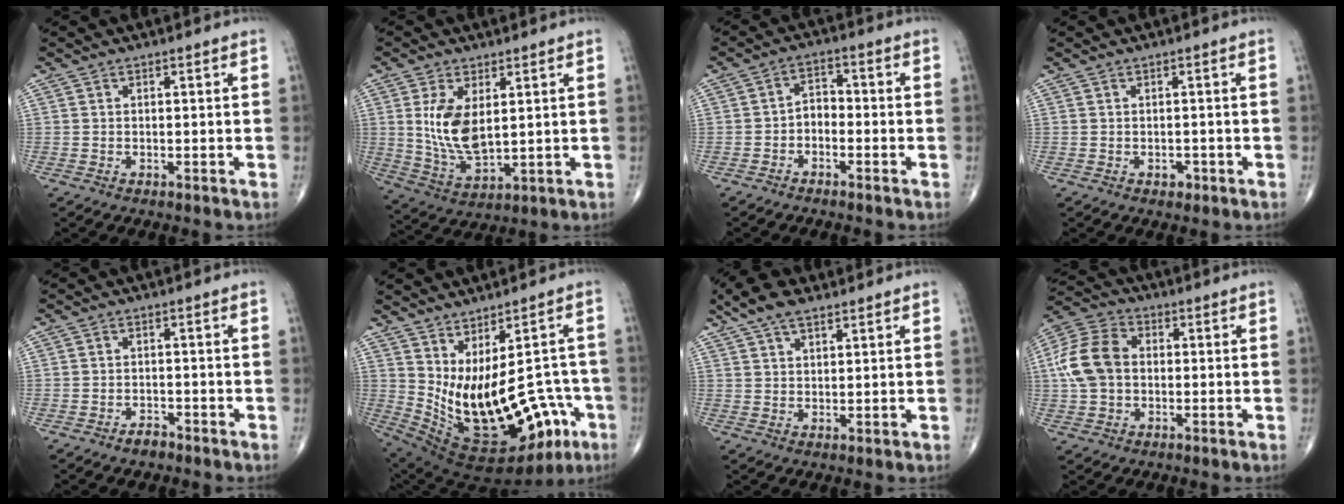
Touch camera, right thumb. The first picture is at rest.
{"total": 10.1, "force": [2.2, 5.2, 8.4], "torque": [-0.158, -0.021, 0.055]}
{"total": 3.7, "force": [-1.7, 2.5, 2.1], "torque": [-0.023, 0.028, -0.040]}
{"total": 1.3, "force": [-0.5, 1.0, 0.6], "torque": [-0.003, 0.002, -0.006]}
{"total": 2.0, "force": [-1.5, 1.0, 0.7], "torque": [-0.013, 0.006, -0.025]}
{"total": 23.2, "force": [-5.5, 11.6, 19.3], "torque": [-0.296, -0.011, -0.045]}
{"total": 7.8, "force": [5.2, 3.5, 4.7], "torque": [-0.081, 0.002, 0.096]}
{"total": 11.7, "force": [0.5, 8.6, 8.0], "torque": [-0.156, 0.026, 0.003]}